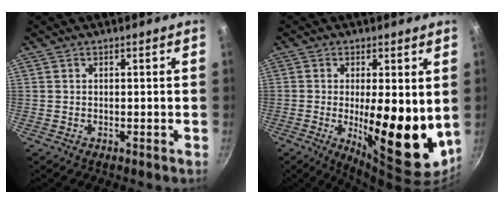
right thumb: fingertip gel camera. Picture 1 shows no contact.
{"total": 14.9, "force": [-0.5, 4.9, 14.1], "torque": [-0.188, -0.024, 0.002]}